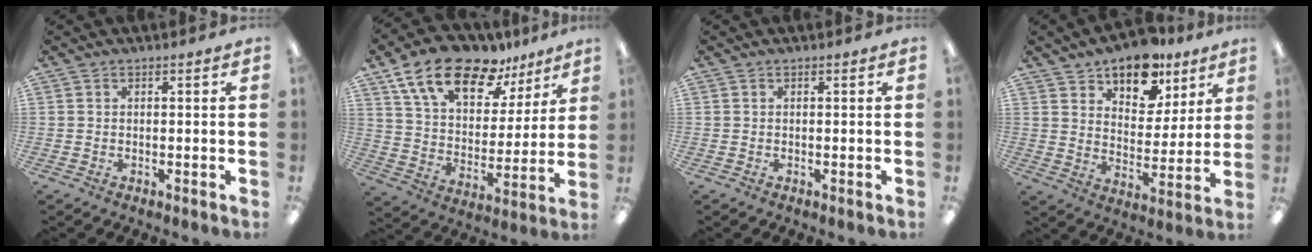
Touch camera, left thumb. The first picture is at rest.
{"total": 18.7, "force": [12.8, 9.5, 9.8], "torque": [-0.177, -0.068, 0.229]}
{"total": 0.0}
{"total": 13.8, "force": [10.8, 7.0, 5.2], "torque": [-0.078, -0.065, 0.195]}